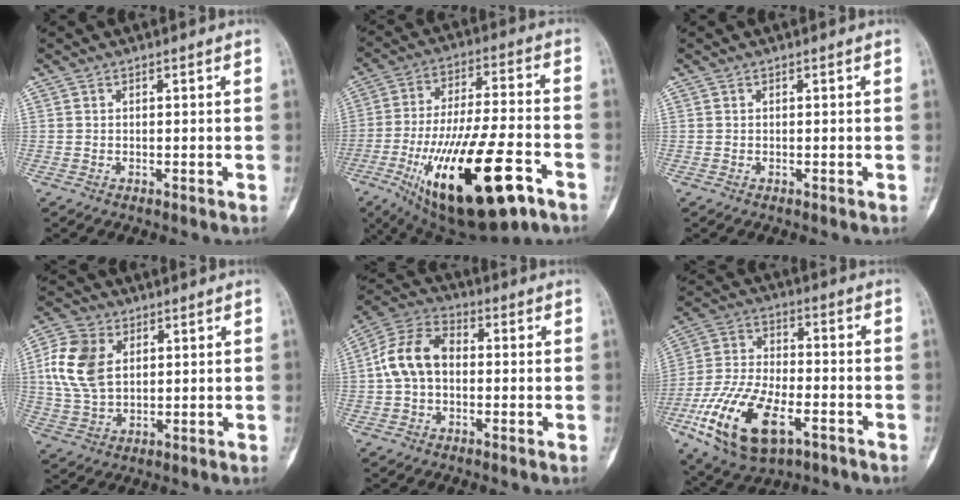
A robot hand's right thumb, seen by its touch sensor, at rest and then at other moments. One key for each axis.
{"total": 26.2, "fx": -11.6, "fy": 8.8, "fz": 21.8, "tx": -0.389, "ty": 0.028, "tz": -0.177}
{"total": 0.0}
{"total": 11.3, "fx": 2.7, "fy": 7.7, "fz": 7.8, "tx": -0.154, "ty": 0.000, "tz": 0.054}
{"total": 10.4, "fx": 0.0, "fy": 7.1, "fz": 7.5, "tx": -0.143, "ty": 0.032, "tz": -0.013}
{"total": 19.7, "fx": -8.1, "fy": 9.8, "fz": 15.0, "tx": -0.287, "ty": 0.021, "tz": -0.139}